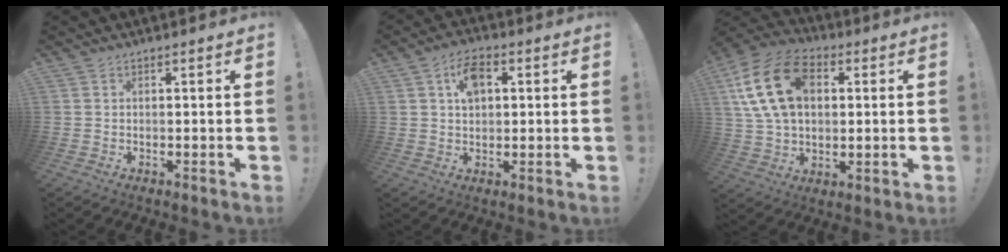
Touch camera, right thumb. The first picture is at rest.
{"total": 7.4, "force": [2.2, 4.8, 5.2], "torque": [-0.085, 0.010, 0.042]}
{"total": 19.8, "force": [5.5, 13.5, 13.5], "torque": [-0.239, -0.004, 0.101]}